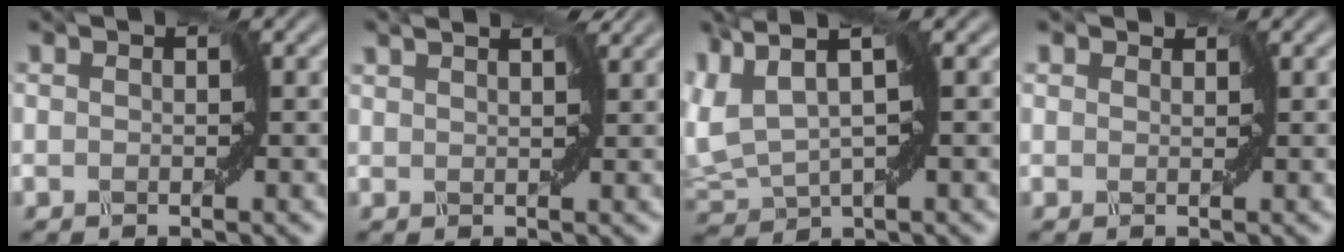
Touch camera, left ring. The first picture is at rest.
{"total": 0.9, "force": [0.8, 0.0, 0.4], "torque": [-0.011, -0.002, 0.015]}
{"total": 5.1, "force": [3.1, 1.5, 3.8], "torque": [-0.112, 0.008, 0.069]}
{"total": 1.6, "force": [0.9, 1.1, 0.7], "torque": [-0.001, 0.010, 0.001]}